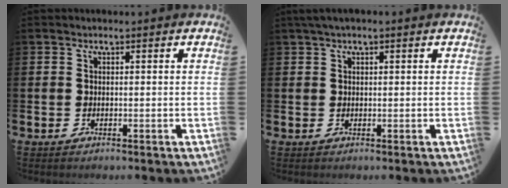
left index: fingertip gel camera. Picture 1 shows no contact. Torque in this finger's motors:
{"motor_torque": [0.03, -0.26, 0.73, 0.19]}